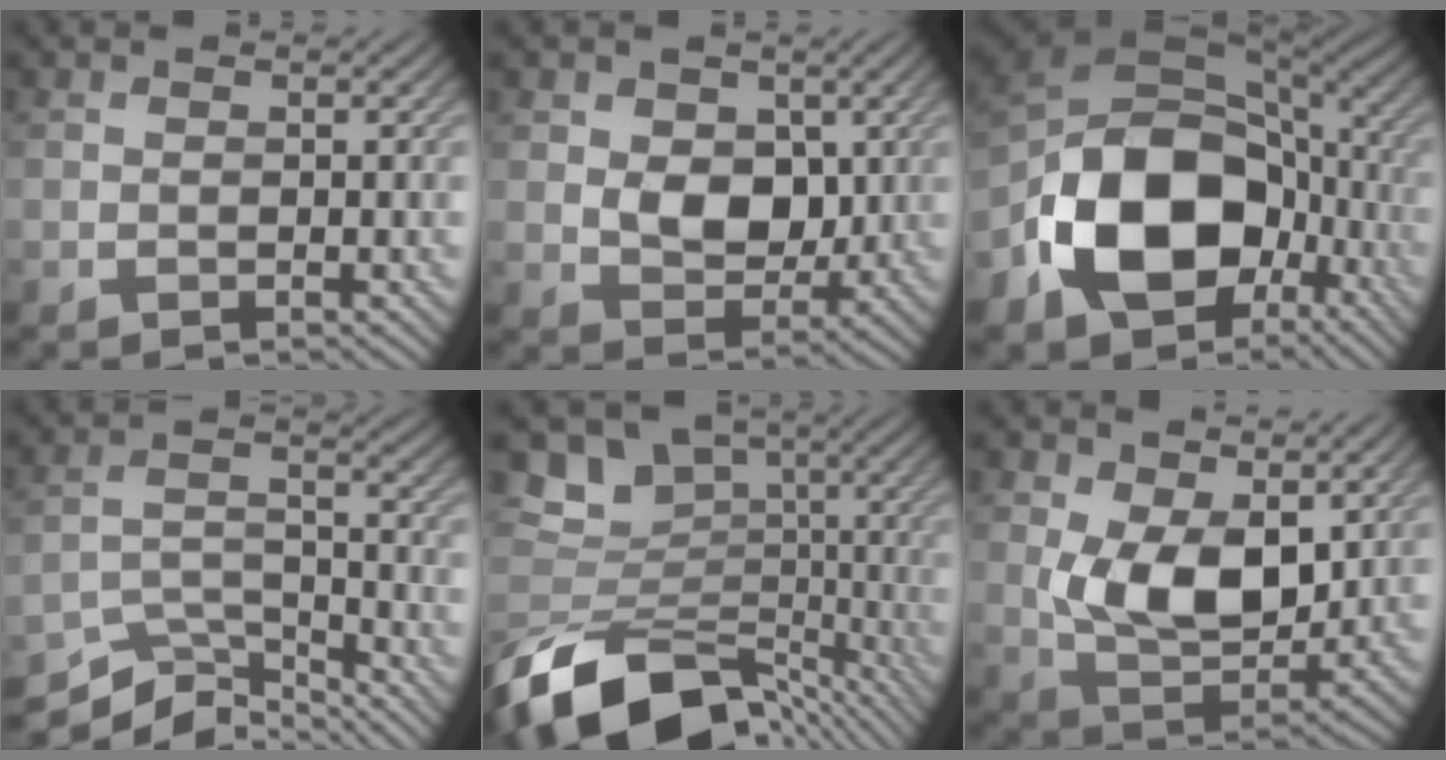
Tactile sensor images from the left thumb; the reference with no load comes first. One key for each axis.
{"total": 5.8, "fx": 1.0, "fy": 4.3, "fz": 3.7, "tx": -0.073, "ty": -0.006, "tz": 0.012}
{"total": 18.9, "fx": -5.8, "fy": 12.5, "fz": 12.9, "tx": -0.253, "ty": -0.034, "tz": -0.108}
{"total": 8.4, "fx": -7.4, "fy": 2.2, "fz": 3.5, "tx": -0.065, "ty": -0.002, "tz": -0.139}
{"total": 15.0, "fx": -7.5, "fy": 10.4, "fz": 7.8, "tx": -0.163, "ty": -0.011, "tz": -0.110}
{"total": 9.1, "fx": 2.2, "fy": 5.6, "fz": 6.9, "tx": -0.141, "ty": -0.016, "tz": 0.042}